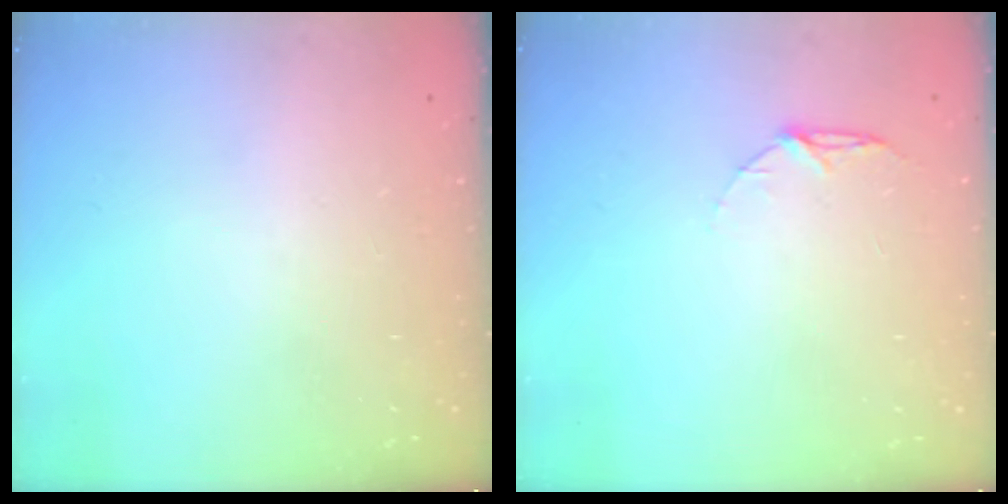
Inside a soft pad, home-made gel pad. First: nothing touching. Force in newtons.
{"total": 4.4, "press": 4.4, "slide": 0.5}